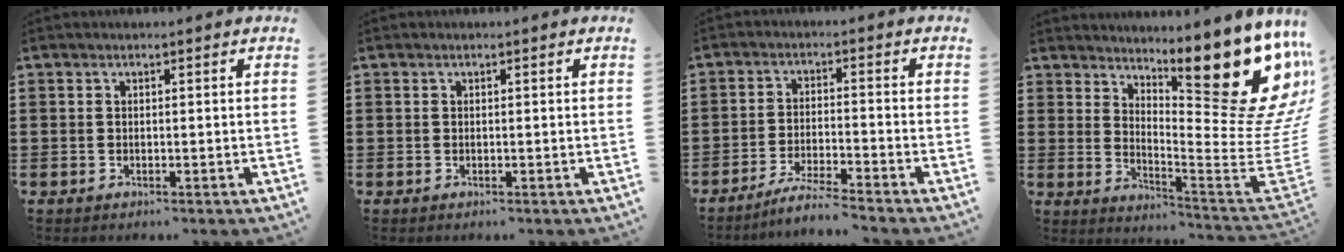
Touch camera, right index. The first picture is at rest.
{"total": 0.0}
{"total": 4.3, "force": [-4.0, -0.6, 1.5], "torque": [-0.034, -0.010, -0.080]}
{"total": 18.9, "force": [10.2, 6.3, 14.6], "torque": [-0.200, -0.086, 0.164]}